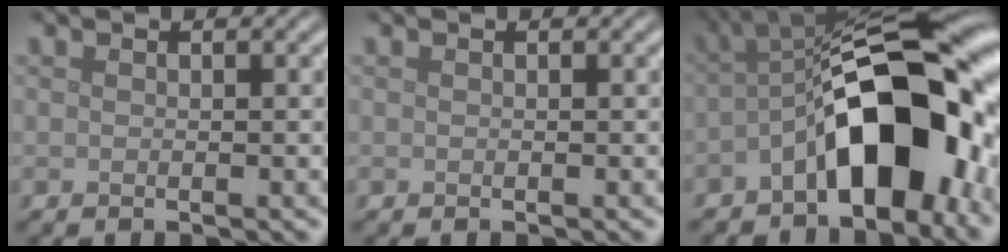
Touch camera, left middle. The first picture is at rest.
{"total": 0.0}
{"total": 12.5, "force": [-3.2, 5.9, 10.5], "torque": [-0.147, 0.013, -0.065]}